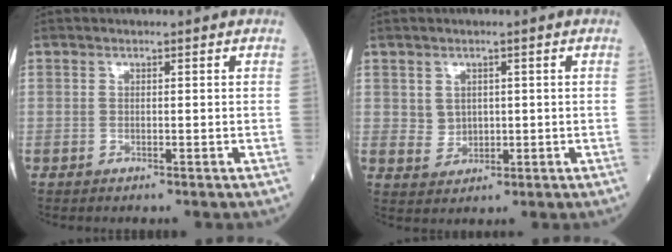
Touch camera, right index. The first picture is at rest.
{"total": 3.1, "force": [0.7, 2.7, 1.3], "torque": [-0.022, 0.004, 0.020]}